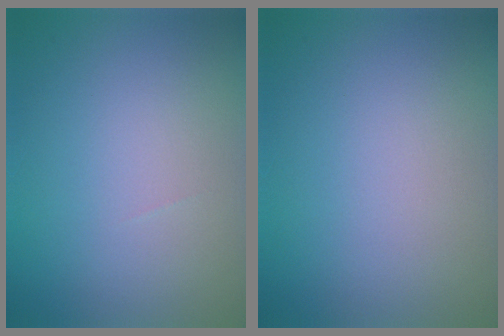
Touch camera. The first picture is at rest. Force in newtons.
{"total": 0.0}